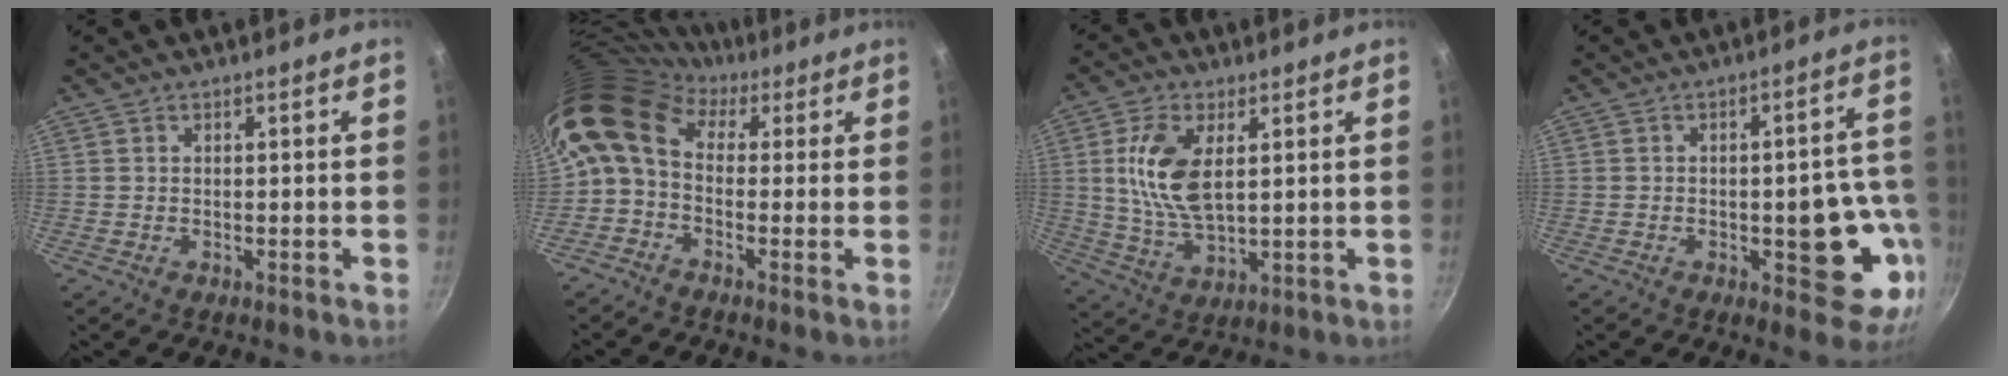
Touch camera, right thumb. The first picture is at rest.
{"total": 11.9, "force": [2.2, 8.7, 7.9], "torque": [-0.153, 0.030, 0.015]}
{"total": 11.8, "force": [2.7, 6.0, 9.7], "torque": [-0.189, -0.011, 0.059]}
{"total": 13.2, "force": [-3.6, 5.6, 11.4], "torque": [-0.085, 0.022, -0.046]}